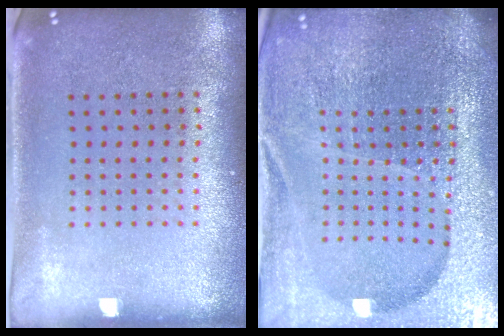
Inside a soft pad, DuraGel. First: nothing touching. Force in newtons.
{"total": 6.4, "press": 5.5, "slide": 3.1}